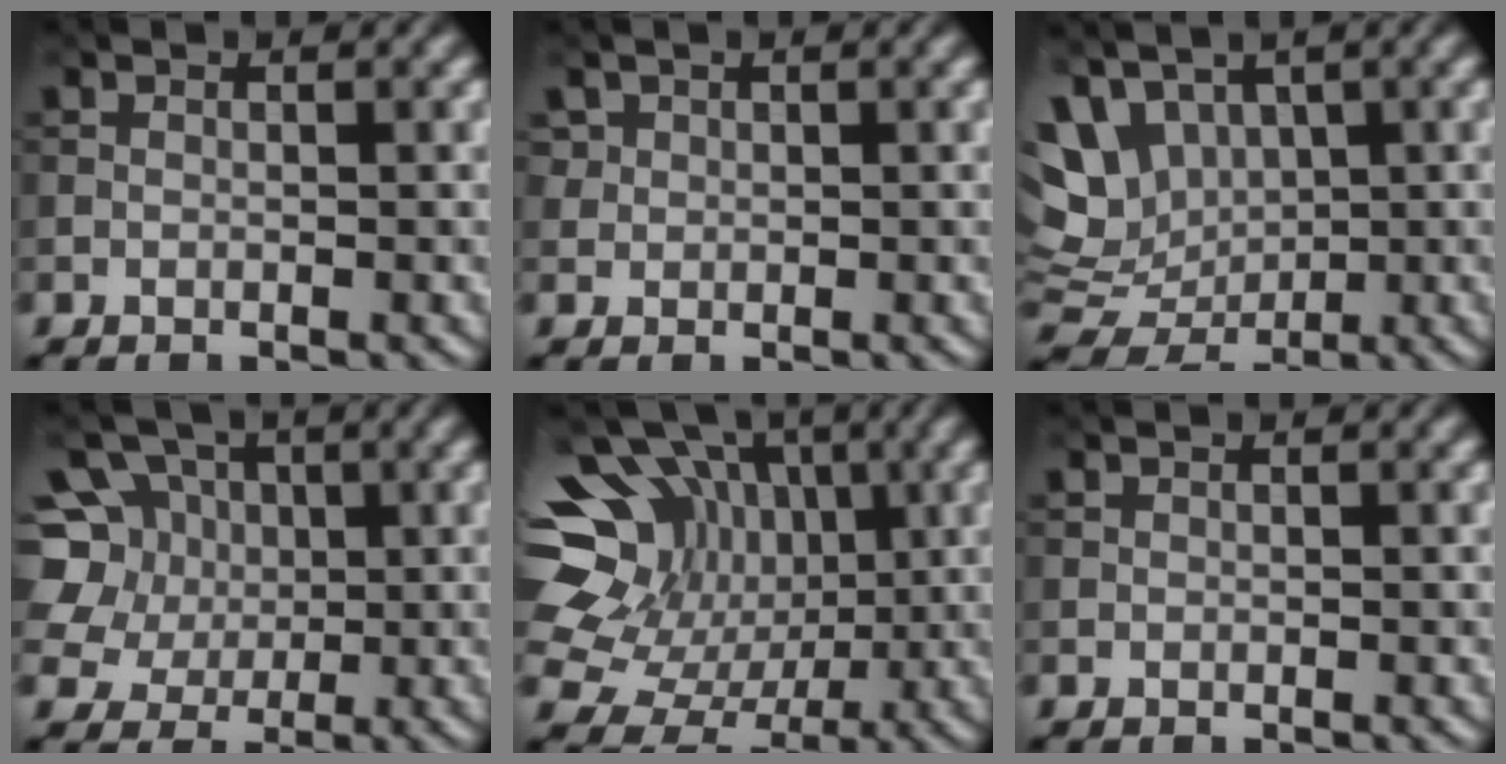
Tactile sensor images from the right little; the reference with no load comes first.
{"total": 1.2, "force": [0.5, 1.1, 0.2], "torque": [-0.004, -0.003, 0.012]}
{"total": 8.0, "force": [2.9, 5.8, 4.6], "torque": [-0.098, 0.011, 0.060]}
{"total": 7.7, "force": [1.7, 6.8, 3.2], "torque": [-0.075, 0.029, 0.015]}
{"total": 16.1, "force": [3.2, 13.8, 7.6], "torque": [-0.192, 0.039, 0.051]}
{"total": 0.0}